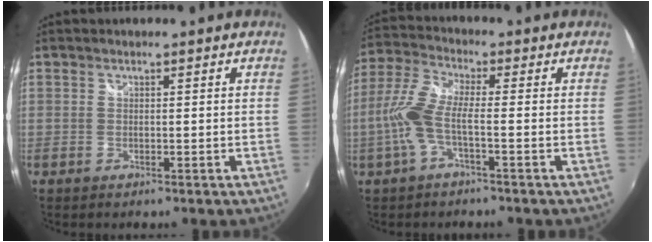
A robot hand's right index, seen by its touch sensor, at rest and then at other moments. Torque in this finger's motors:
{"motor_torque": [1.19, -0.45, 0.58, 0.17]}